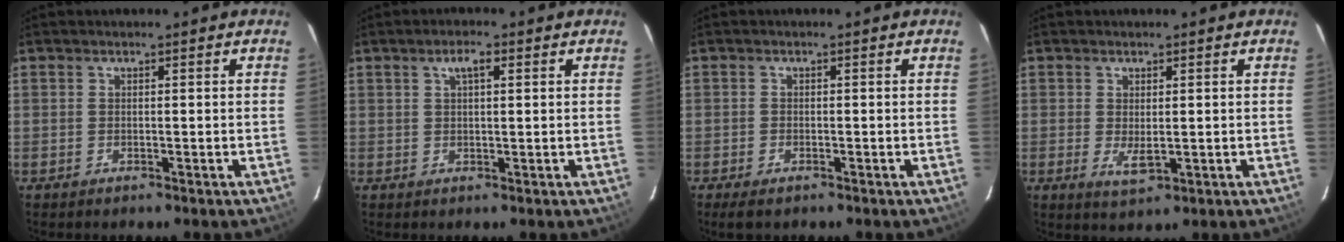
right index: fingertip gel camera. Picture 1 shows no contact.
{"total": 2.7, "force": [1.2, 0.9, 2.3], "torque": [-0.043, 0.009, 0.022]}
{"total": 2.6, "force": [-1.8, 1.1, 1.4], "torque": [-0.033, -0.008, -0.034]}
{"total": 3.3, "force": [-0.3, 1.5, 2.9], "torque": [-0.052, -0.010, 0.000]}